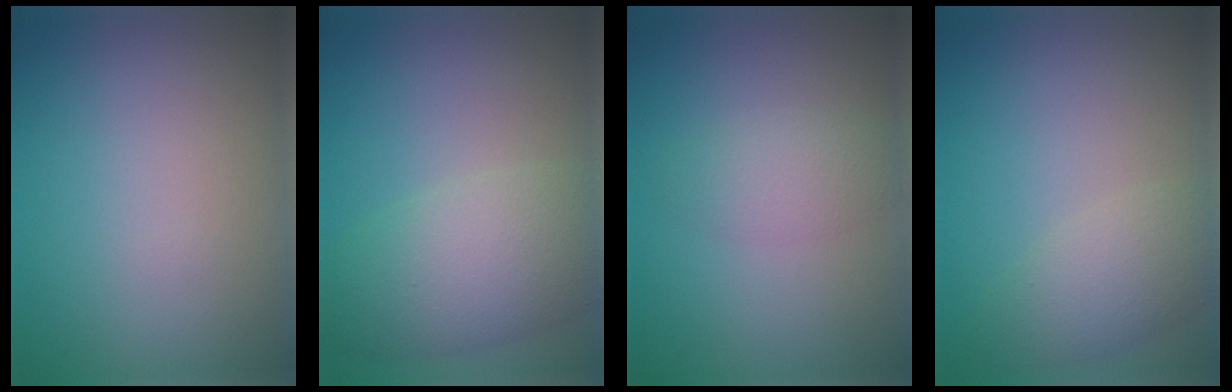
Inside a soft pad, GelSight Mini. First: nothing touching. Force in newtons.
{"total": 6.6, "press": 6.5, "slide": 0.4}
{"total": 2.3, "press": 2.3, "slide": 0.1}
{"total": 3.3, "press": 3.3, "slide": 0.2}